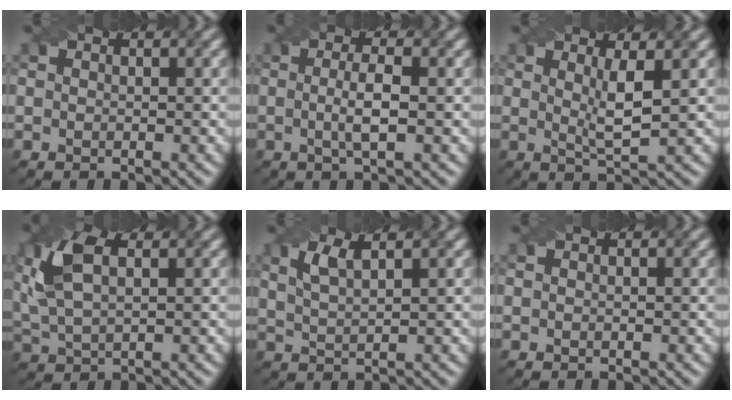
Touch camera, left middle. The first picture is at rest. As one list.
[{"total": 2.9, "force": [-0.2, 0.6, 2.8], "torque": [-0.052, 0.000, -0.004]}, {"total": 3.3, "force": [0.7, 0.6, 3.1], "torque": [-0.053, -0.007, 0.012]}, {"total": 6.4, "force": [2.0, 3.1, 5.2], "torque": [-0.133, 0.015, 0.039]}, {"total": 2.6, "force": [1.5, 0.7, 2.1], "torque": [-0.042, 0.002, 0.031]}, {"total": 0.0}]